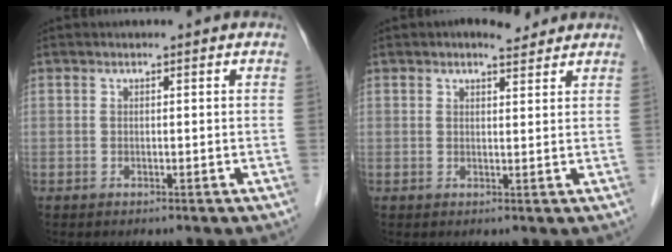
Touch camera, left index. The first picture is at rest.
{"total": 3.1, "force": [2.6, 1.1, 1.3], "torque": [-0.023, 0.008, 0.036]}